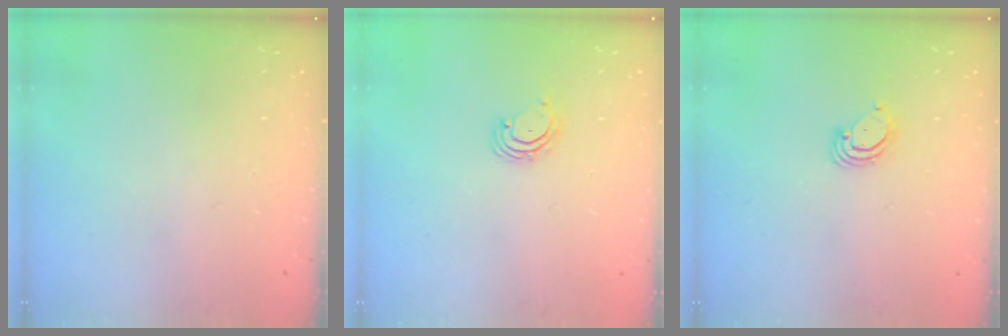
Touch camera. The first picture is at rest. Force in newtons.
{"total": 2.0, "press": 2.0, "slide": 0.4}
{"total": 3.7, "press": 3.7, "slide": 0.3}